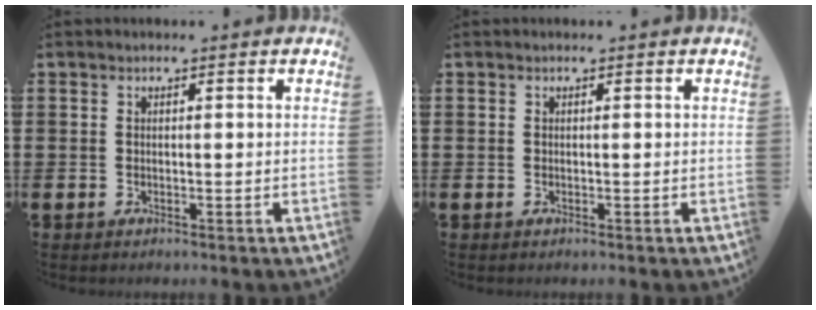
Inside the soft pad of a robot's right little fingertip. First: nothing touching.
{"total": 0.0}